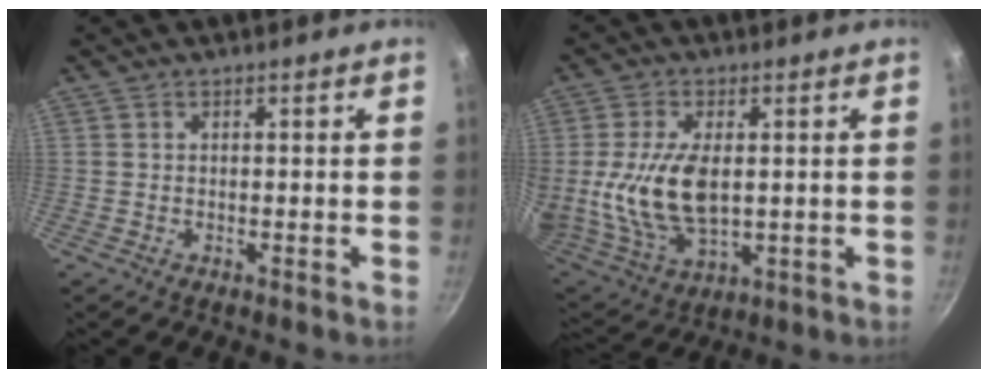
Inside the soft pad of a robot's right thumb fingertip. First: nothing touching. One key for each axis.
{"total": 15.3, "fx": 1.0, "fy": 8.6, "fz": 12.7, "tx": -0.243, "ty": -0.020, "tz": 0.030}